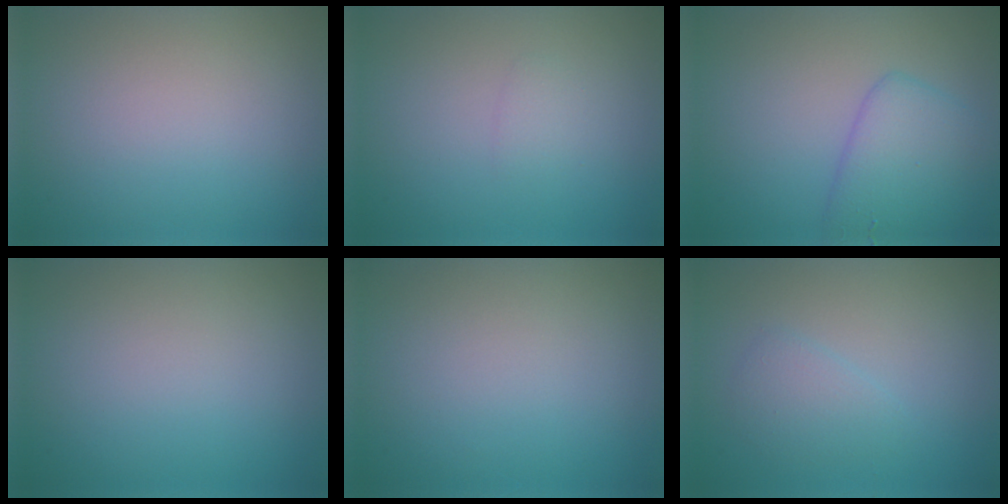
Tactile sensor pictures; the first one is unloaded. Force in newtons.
{"total": 0.9, "press": 0.9, "slide": 0.1}
{"total": 4.1, "press": 4.1, "slide": 0.3}
{"total": 0.0}
{"total": 0.0}
{"total": 1.7, "press": 1.7, "slide": 0.1}